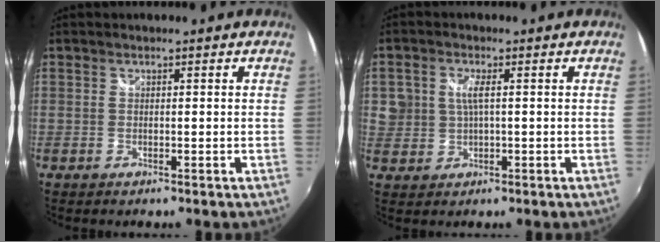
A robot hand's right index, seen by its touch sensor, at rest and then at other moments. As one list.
[{"total": 4.2, "force": [0.5, 3.1, 2.7], "torque": [-0.056, 0.003, 0.015]}]